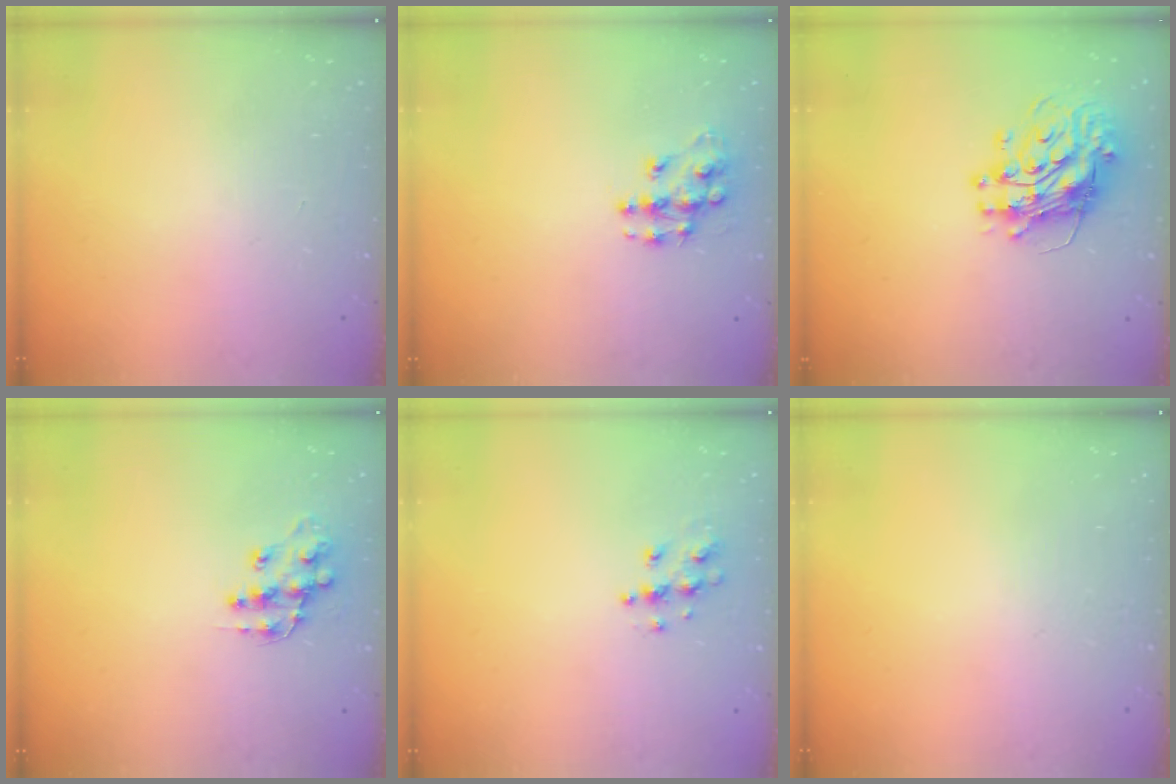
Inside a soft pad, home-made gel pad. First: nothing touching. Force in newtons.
{"total": 9.7, "press": 9.7, "slide": 0.7}
{"total": 13.1, "press": 13.1, "slide": 1.3}
{"total": 11.6, "press": 11.5, "slide": 0.9}
{"total": 6.4, "press": 6.4, "slide": 0.2}
{"total": 0.0}